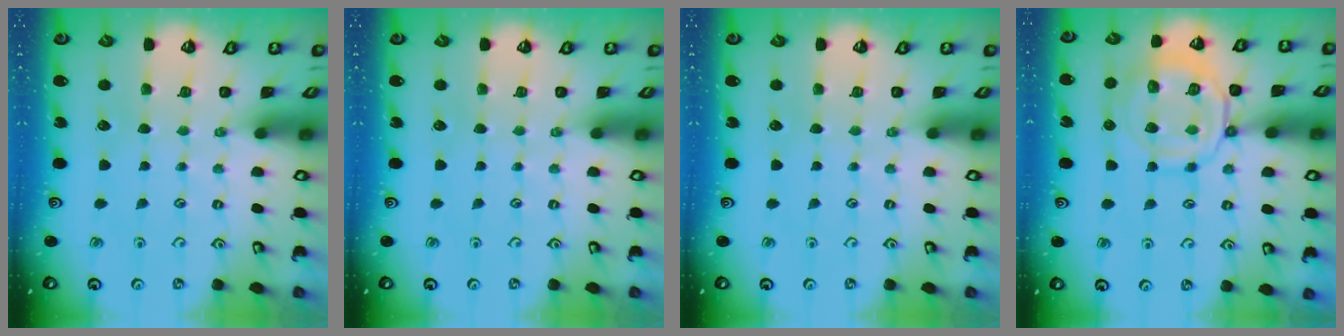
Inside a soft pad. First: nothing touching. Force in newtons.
{"total": 0.0}
{"total": 0.0}
{"total": 12.7, "press": 12.6, "slide": 1.5}